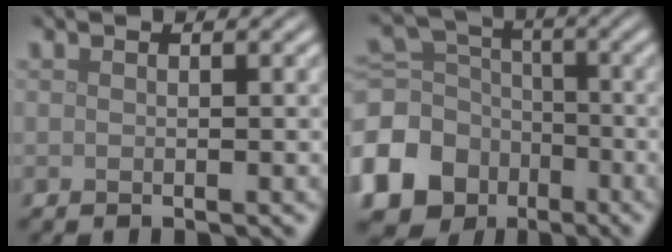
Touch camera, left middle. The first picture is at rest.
{"total": 10.9, "force": [-4.7, 9.1, 3.7], "torque": [-0.118, -0.024, -0.093]}